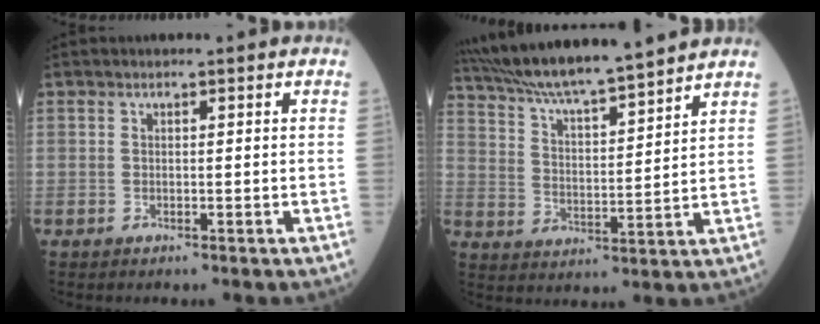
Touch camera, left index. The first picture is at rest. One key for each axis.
{"total": 16.5, "fx": 14.9, "fy": 0.2, "fz": 7.0, "tx": -0.129, "ty": 0.015, "tz": 0.250}